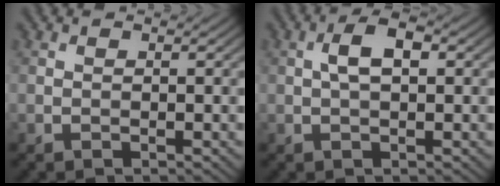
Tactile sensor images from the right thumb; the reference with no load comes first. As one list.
[{"total": 3.7, "force": [0.6, 1.6, 3.3], "torque": [-0.063, 0.009, 0.006]}]